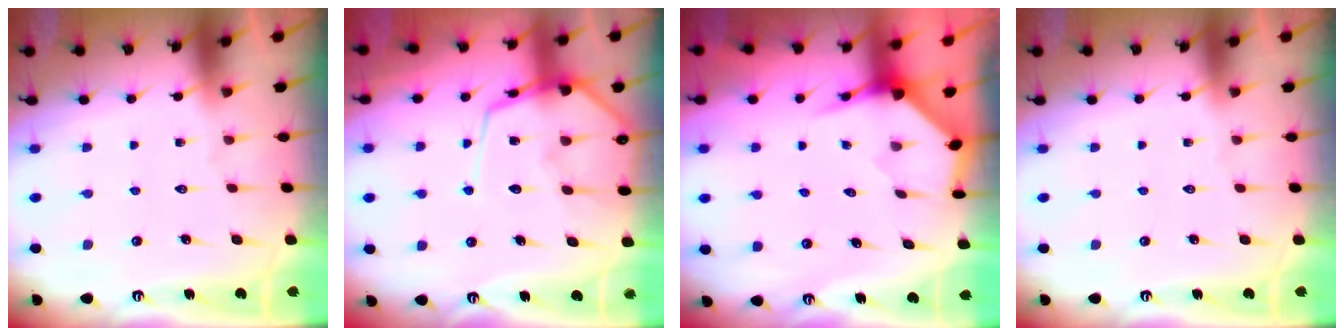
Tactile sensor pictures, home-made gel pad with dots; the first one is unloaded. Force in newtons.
{"total": 11.5, "press": 11.5, "slide": 0.9}
{"total": 3.9, "press": 3.9, "slide": 0.3}
{"total": 0.0}